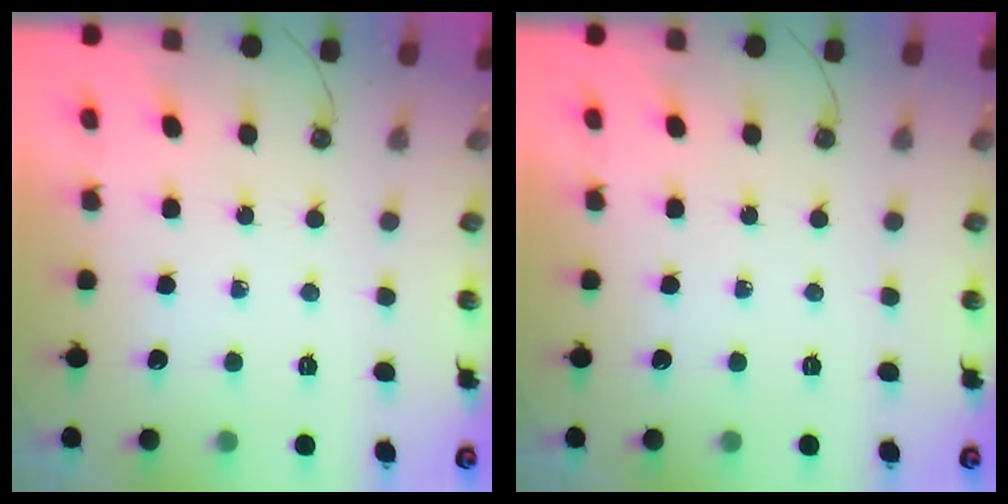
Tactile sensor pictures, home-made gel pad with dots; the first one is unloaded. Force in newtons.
{"total": 0.0}